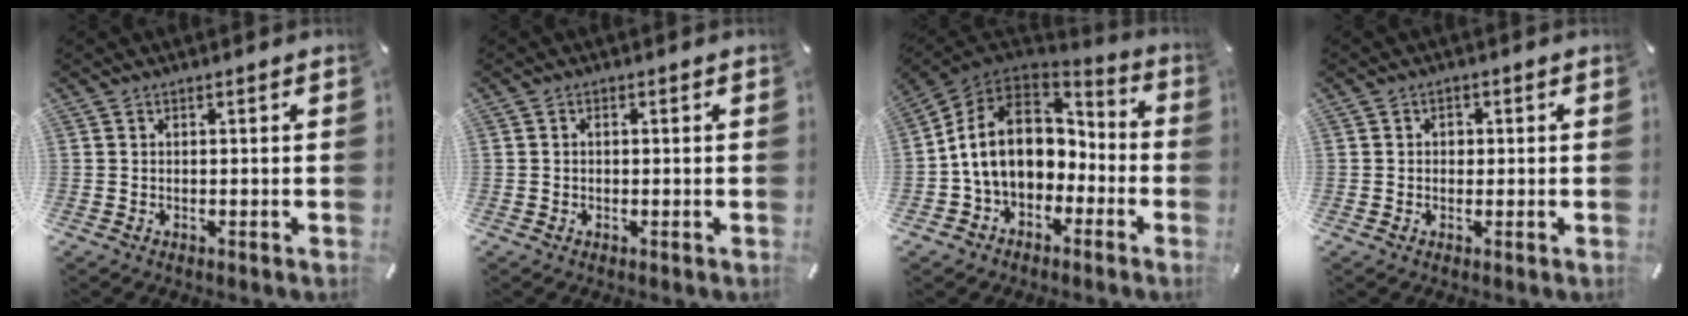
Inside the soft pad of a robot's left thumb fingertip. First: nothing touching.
{"total": 0.7, "force": [-0.1, 0.5, 0.5], "torque": [-0.009, 0.001, -0.003]}
{"total": 15.1, "force": [-0.7, 12.2, 8.9], "torque": [-0.180, 0.015, -0.010]}
{"total": 1.8, "force": [-0.1, 1.6, 0.9], "torque": [-0.011, 0.003, -0.008]}